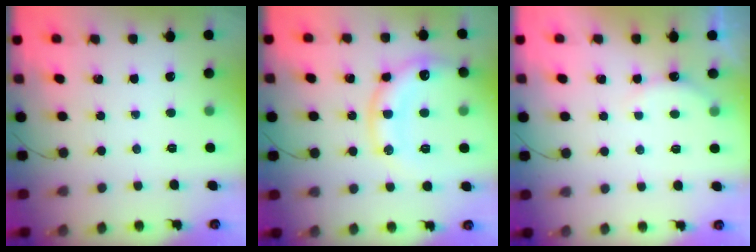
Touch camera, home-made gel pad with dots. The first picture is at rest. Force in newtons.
{"total": 15.8, "press": 15.7, "slide": 1.5}
{"total": 5.7, "press": 5.6, "slide": 1.1}